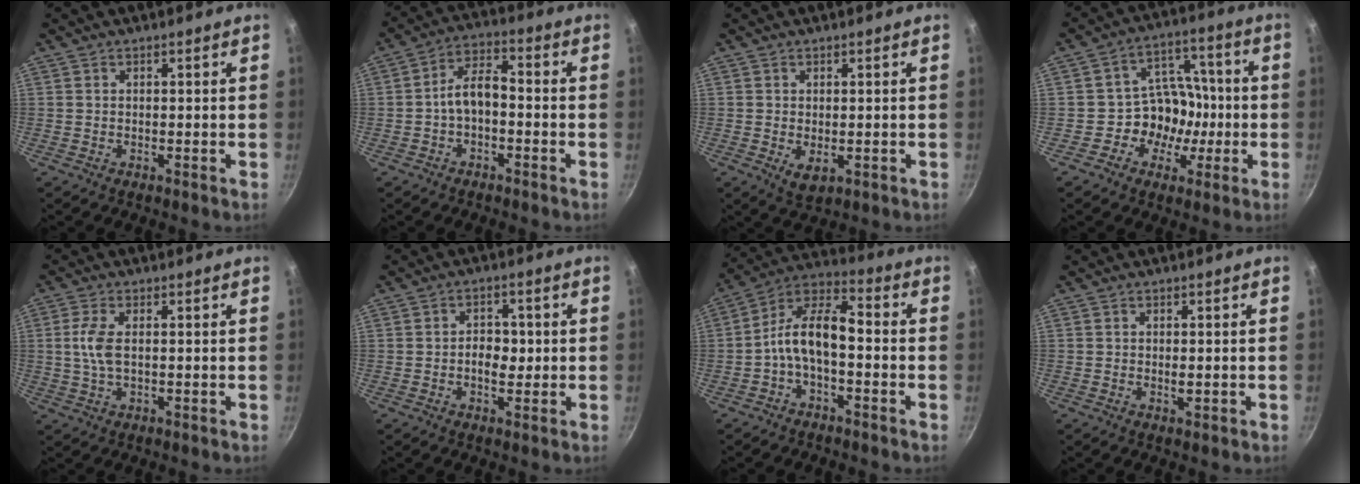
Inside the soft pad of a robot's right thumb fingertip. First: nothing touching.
{"total": 7.1, "force": [-1.3, 4.0, 5.7], "torque": [-0.096, 0.033, -0.034]}
{"total": 3.2, "force": [-0.7, 1.8, 2.5], "torque": [-0.041, -0.009, -0.003]}
{"total": 11.0, "force": [-2.1, 9.0, 6.0], "torque": [-0.041, 0.041, -0.039]}
{"total": 5.0, "force": [0.4, 2.4, 4.4], "torque": [-0.111, 0.003, 0.007]}
{"total": 4.7, "force": [-0.3, 3.1, 3.5], "torque": [-0.034, 0.008, -0.008]}
{"total": 11.2, "force": [-1.8, 5.5, 9.6], "torque": [-0.170, 0.047, -0.044]}
{"total": 1.2, "force": [-0.2, 0.6, 1.0], "torque": [-0.014, -0.003, -0.004]}